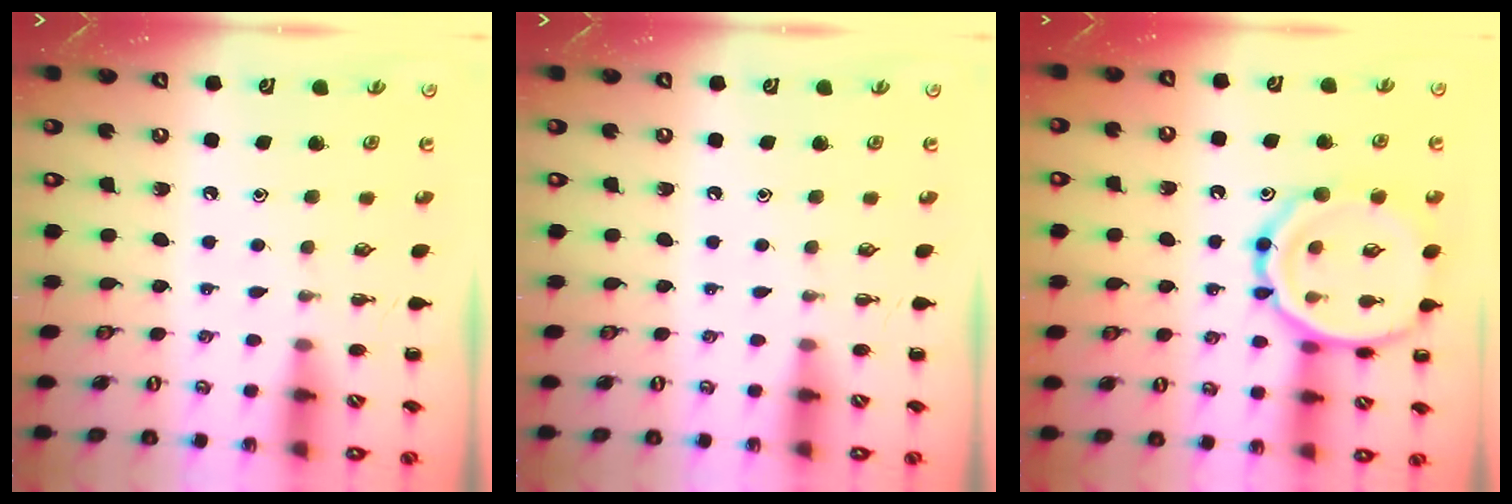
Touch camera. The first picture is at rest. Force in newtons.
{"total": 0.0}
{"total": 17.7, "press": 17.7, "slide": 1.3}